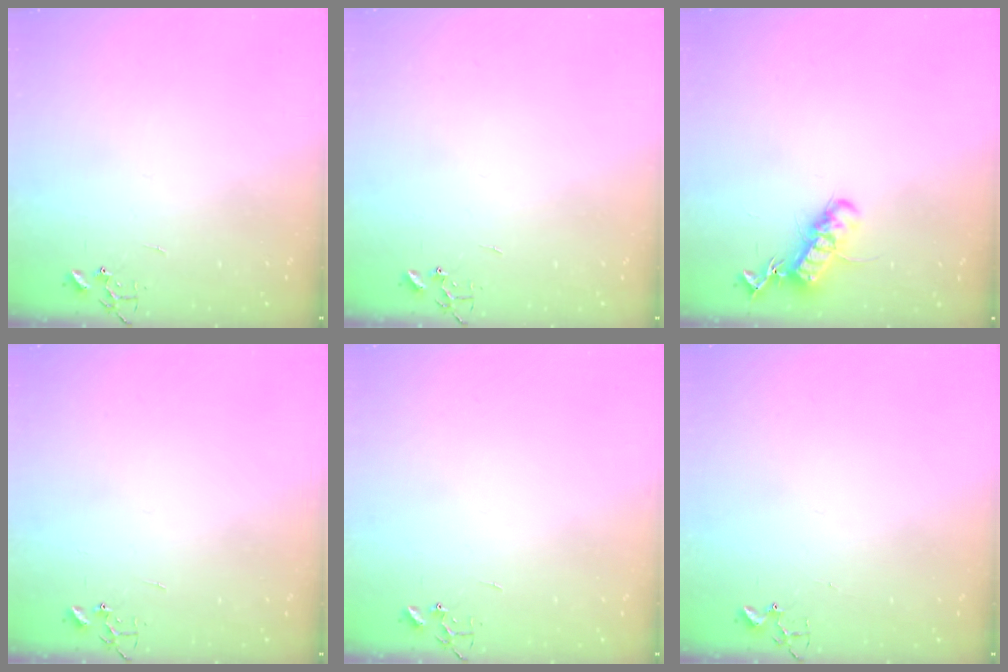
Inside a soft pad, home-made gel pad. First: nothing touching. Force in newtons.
{"total": 0.0}
{"total": 13.8, "press": 13.7, "slide": 1.3}
{"total": 0.0}
{"total": 0.0}
{"total": 1.8, "press": 1.8, "slide": 0.2}